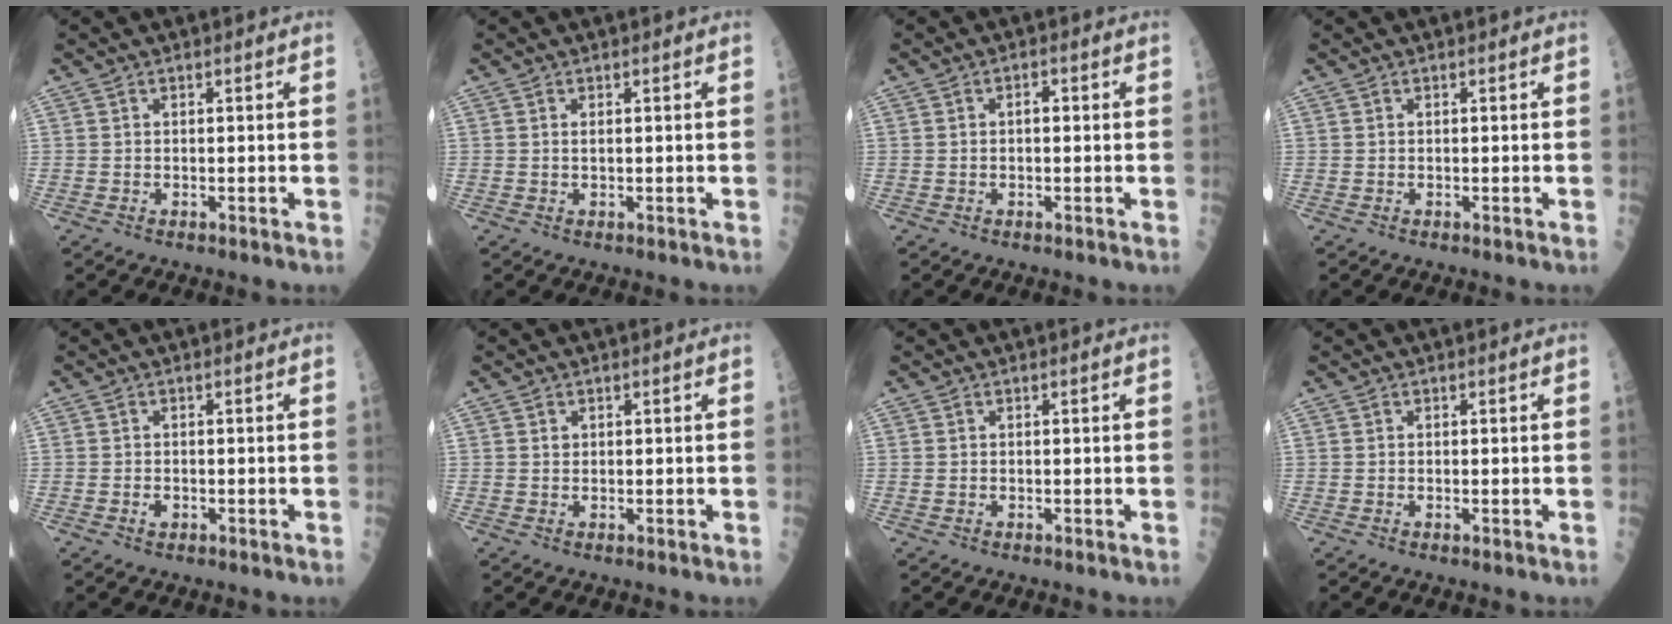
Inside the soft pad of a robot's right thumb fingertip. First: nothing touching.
{"total": 0.5, "force": [0.1, 0.1, 0.5], "torque": [-0.011, -0.001, 0.002]}
{"total": 1.6, "force": [0.1, 0.9, 1.4], "torque": [-0.019, 0.005, 0.001]}
{"total": 0.0}
{"total": 1.1, "force": [-0.4, 0.8, 0.5], "torque": [-0.001, 0.004, -0.006]}
{"total": 0.9, "force": [0.4, 0.7, 0.4], "torque": [0.001, 0.000, 0.008]}
{"total": 0.0}
{"total": 0.0}